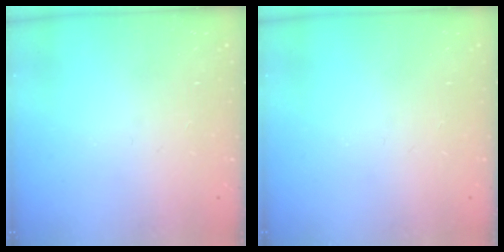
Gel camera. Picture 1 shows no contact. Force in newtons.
{"total": 0.0}